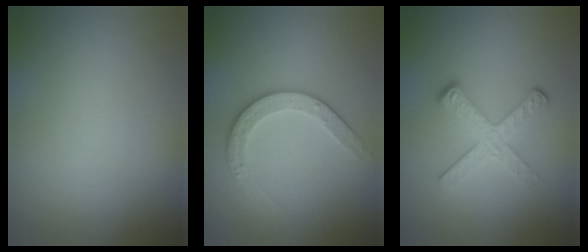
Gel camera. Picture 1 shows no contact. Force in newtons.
{"total": 2.9, "press": 2.7, "slide": 1.1}
{"total": 3.6, "press": 2.6, "slide": 2.5}